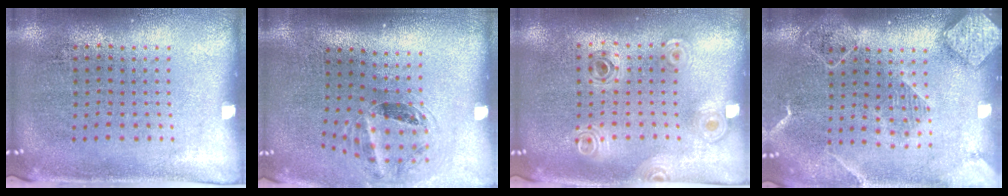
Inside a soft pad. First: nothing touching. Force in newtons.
{"total": 1.3, "press": 1.0, "slide": 0.9}
{"total": 0.9, "press": 0.9, "slide": 0.1}
{"total": 2.1, "press": 1.9, "slide": 1.0}